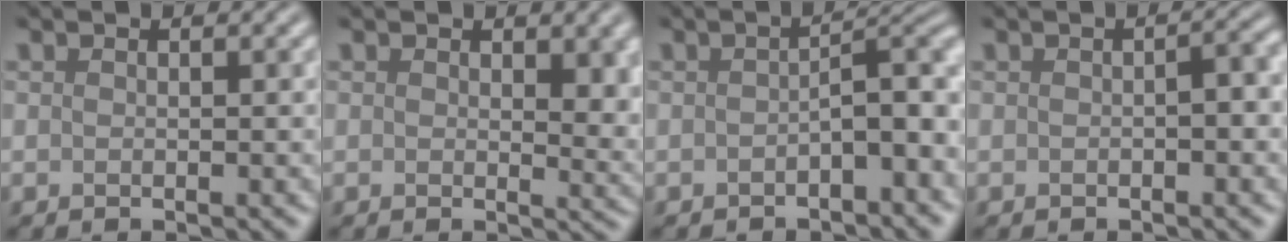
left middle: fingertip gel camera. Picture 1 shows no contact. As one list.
[{"total": 3.0, "force": [0.9, 1.5, 2.5], "torque": [-0.027, -0.006, 0.014]}, {"total": 3.9, "force": [-1.2, 1.3, 3.5], "torque": [-0.047, 0.013, -0.021]}, {"total": 1.9, "force": [-0.2, 0.4, 1.9], "torque": [-0.028, 0.006, -0.002]}]